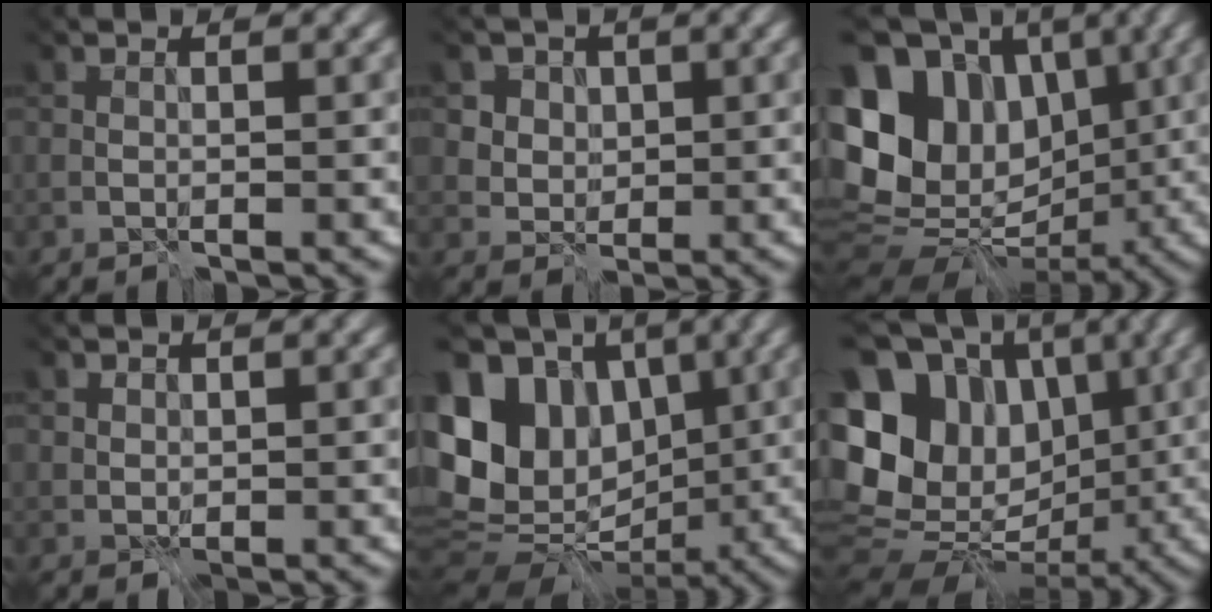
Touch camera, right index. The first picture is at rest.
{"total": 5.2, "force": [2.9, 4.1, 1.5], "torque": [-0.036, 0.002, 0.047]}
{"total": 13.6, "force": [3.1, 10.7, 7.7], "torque": [-0.160, 0.030, 0.056]}
{"total": 1.2, "force": [1.0, 0.5, -0.4], "torque": [0.001, -0.010, 0.025]}
{"total": 12.5, "force": [1.7, 10.3, 6.9], "torque": [-0.147, 0.023, 0.031]}
{"total": 17.0, "force": [4.3, 13.6, 9.4], "torque": [-0.191, 0.038, 0.081]}